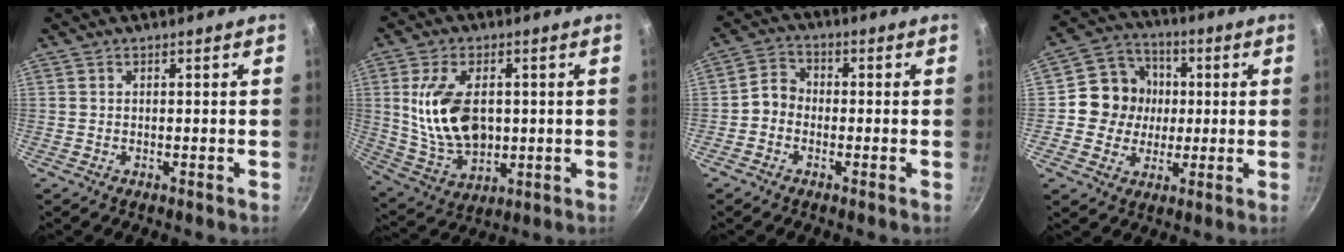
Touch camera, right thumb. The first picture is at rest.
{"total": 14.9, "force": [1.4, 9.2, 11.7], "torque": [-0.198, -0.012, 0.039]}
{"total": 4.2, "force": [-1.3, 3.6, 1.9], "torque": [-0.015, 0.021, -0.036]}
{"total": 11.3, "force": [0.5, 10.6, 3.9], "torque": [-0.032, 0.021, -0.006]}